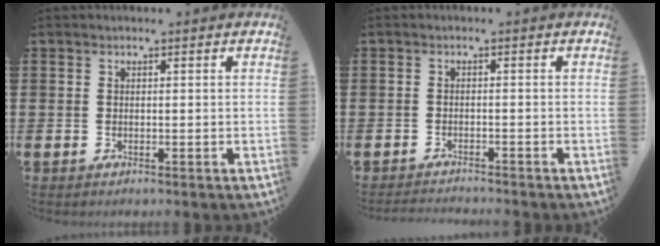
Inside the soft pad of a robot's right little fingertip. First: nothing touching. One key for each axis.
{"total": 1.4, "fx": -1.3, "fy": -0.1, "fz": 0.0, "tx": -0.002, "ty": 0.002, "tz": -0.027}